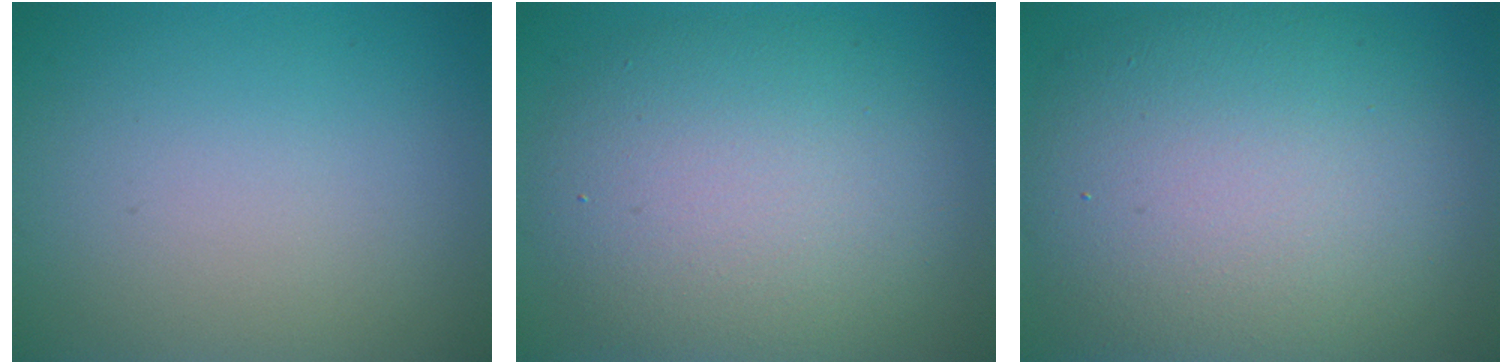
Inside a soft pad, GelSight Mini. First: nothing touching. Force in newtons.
{"total": 8.9, "press": 8.9, "slide": 0.3}
{"total": 12.0, "press": 12.0, "slide": 1.1}